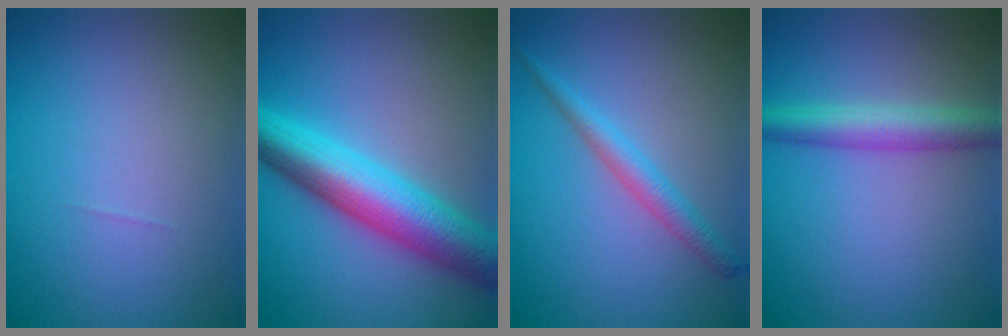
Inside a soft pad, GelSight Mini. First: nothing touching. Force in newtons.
{"total": 9.0, "press": 9.0, "slide": 0.2}
{"total": 2.4, "press": 2.4, "slide": 0.1}
{"total": 4.1, "press": 4.1, "slide": 0.1}